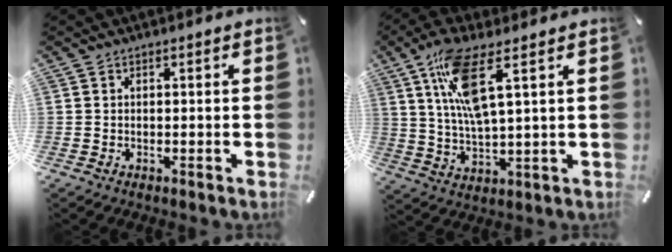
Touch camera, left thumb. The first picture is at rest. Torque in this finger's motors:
{"motor_torque": [1.94, 1.93, 1.45, -1.32, 0.26]}